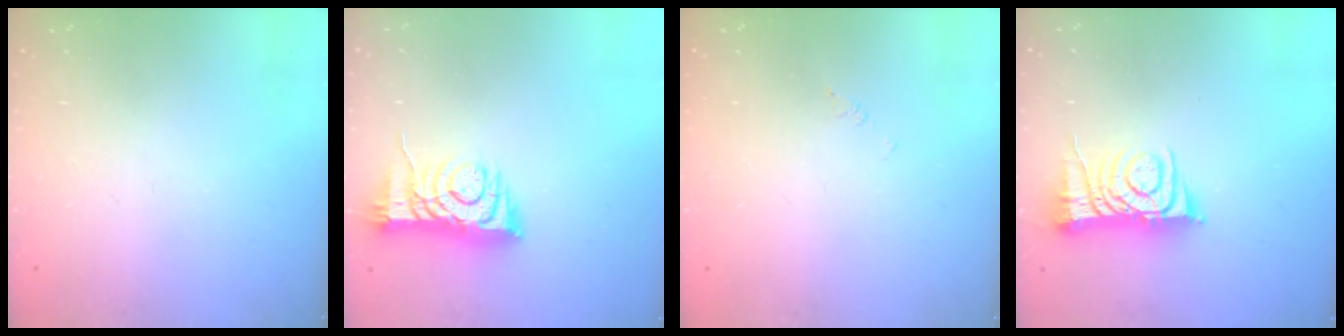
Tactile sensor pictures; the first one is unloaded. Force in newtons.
{"total": 7.6, "press": 7.5, "slide": 1.2}
{"total": 1.7, "press": 1.7, "slide": 0.3}
{"total": 8.6, "press": 8.5, "slide": 1.0}